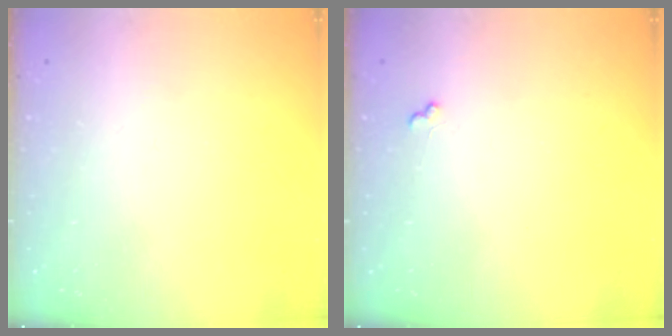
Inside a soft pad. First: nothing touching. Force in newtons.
{"total": 4.2, "press": 4.1, "slide": 0.6}